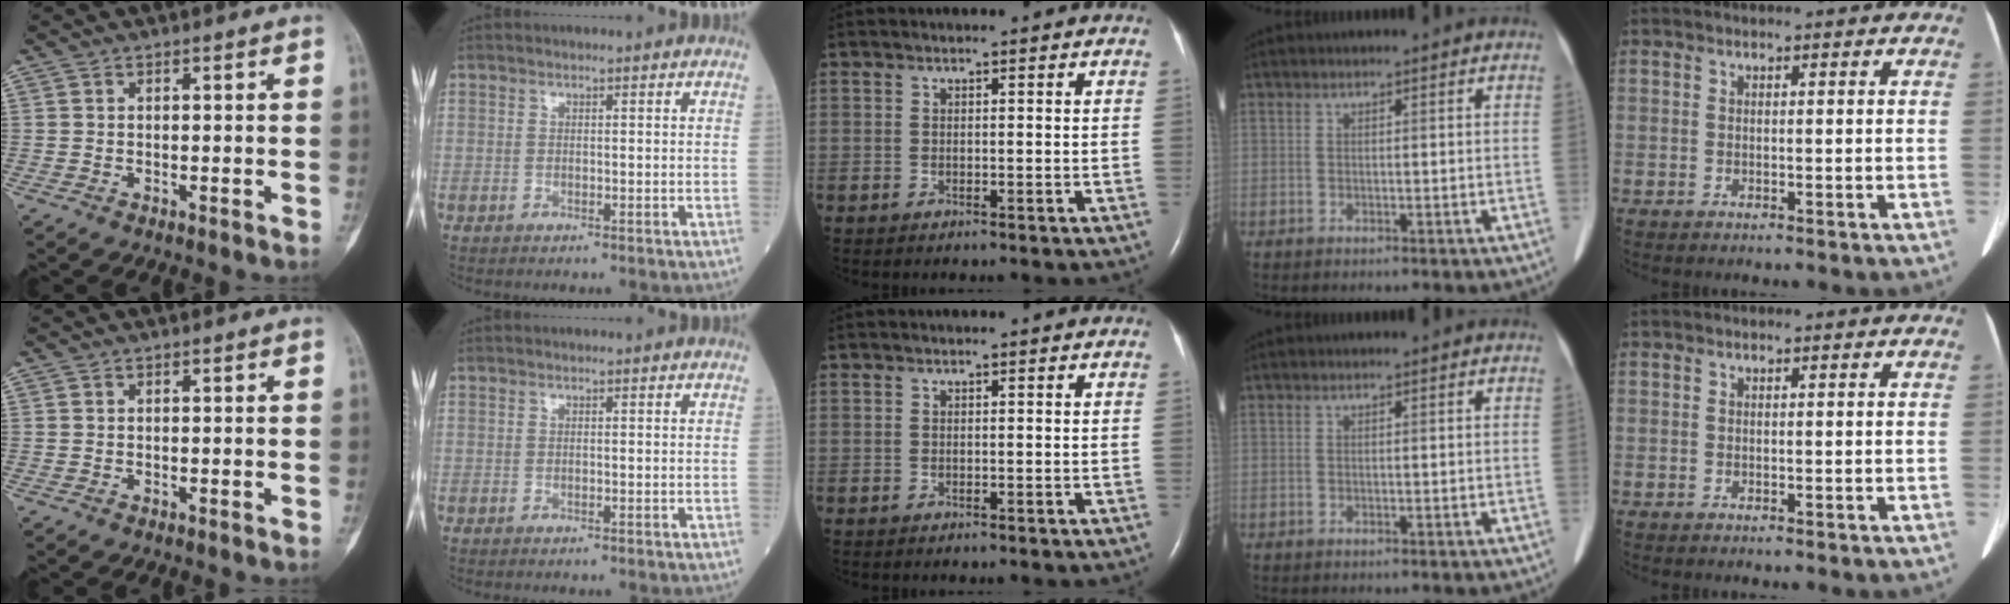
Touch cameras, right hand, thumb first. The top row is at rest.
{}